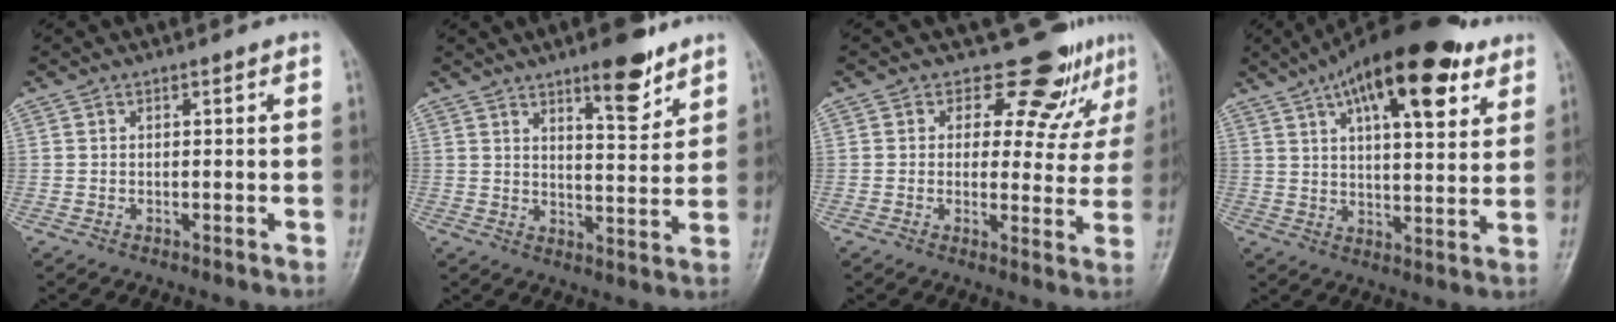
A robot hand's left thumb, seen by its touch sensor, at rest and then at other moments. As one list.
[{"total": 9.1, "force": [6.1, 2.7, 6.2], "torque": [-0.072, -0.042, 0.091]}, {"total": 9.0, "force": [7.3, 4.6, 2.6], "torque": [0.012, -0.050, 0.080]}, {"total": 21.0, "force": [11.5, 7.9, 15.8], "torque": [-0.225, -0.014, 0.174]}]